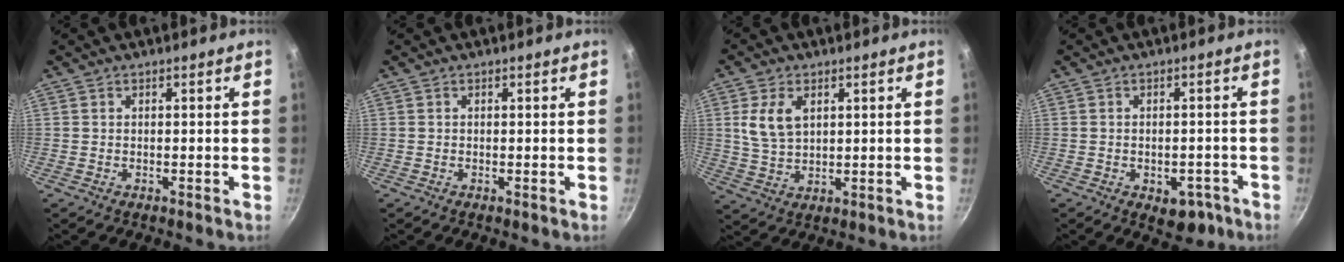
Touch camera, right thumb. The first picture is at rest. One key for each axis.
{"total": 0.0}
{"total": 7.2, "fx": 2.3, "fy": 4.5, "fz": 5.2, "tx": -0.094, "ty": -0.006, "tz": 0.052}
{"total": 5.5, "fx": -2.7, "fy": 3.3, "fz": 3.5, "tx": -0.024, "ty": 0.018, "tz": -0.028}